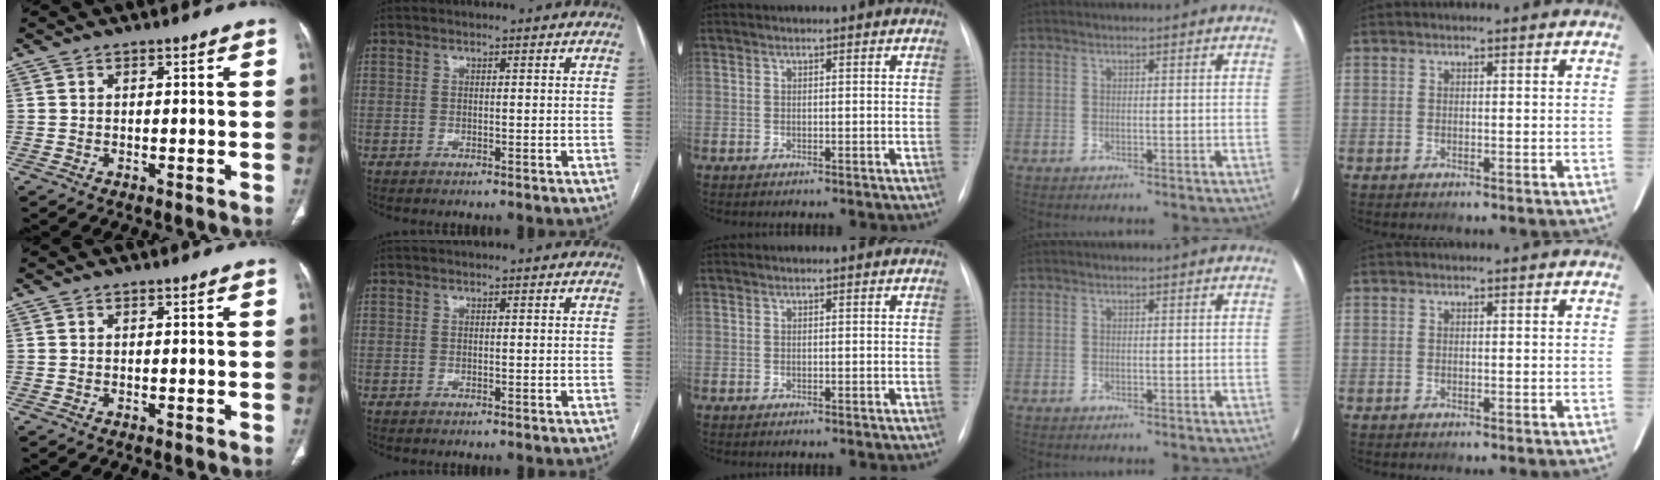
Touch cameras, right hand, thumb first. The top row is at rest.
{}